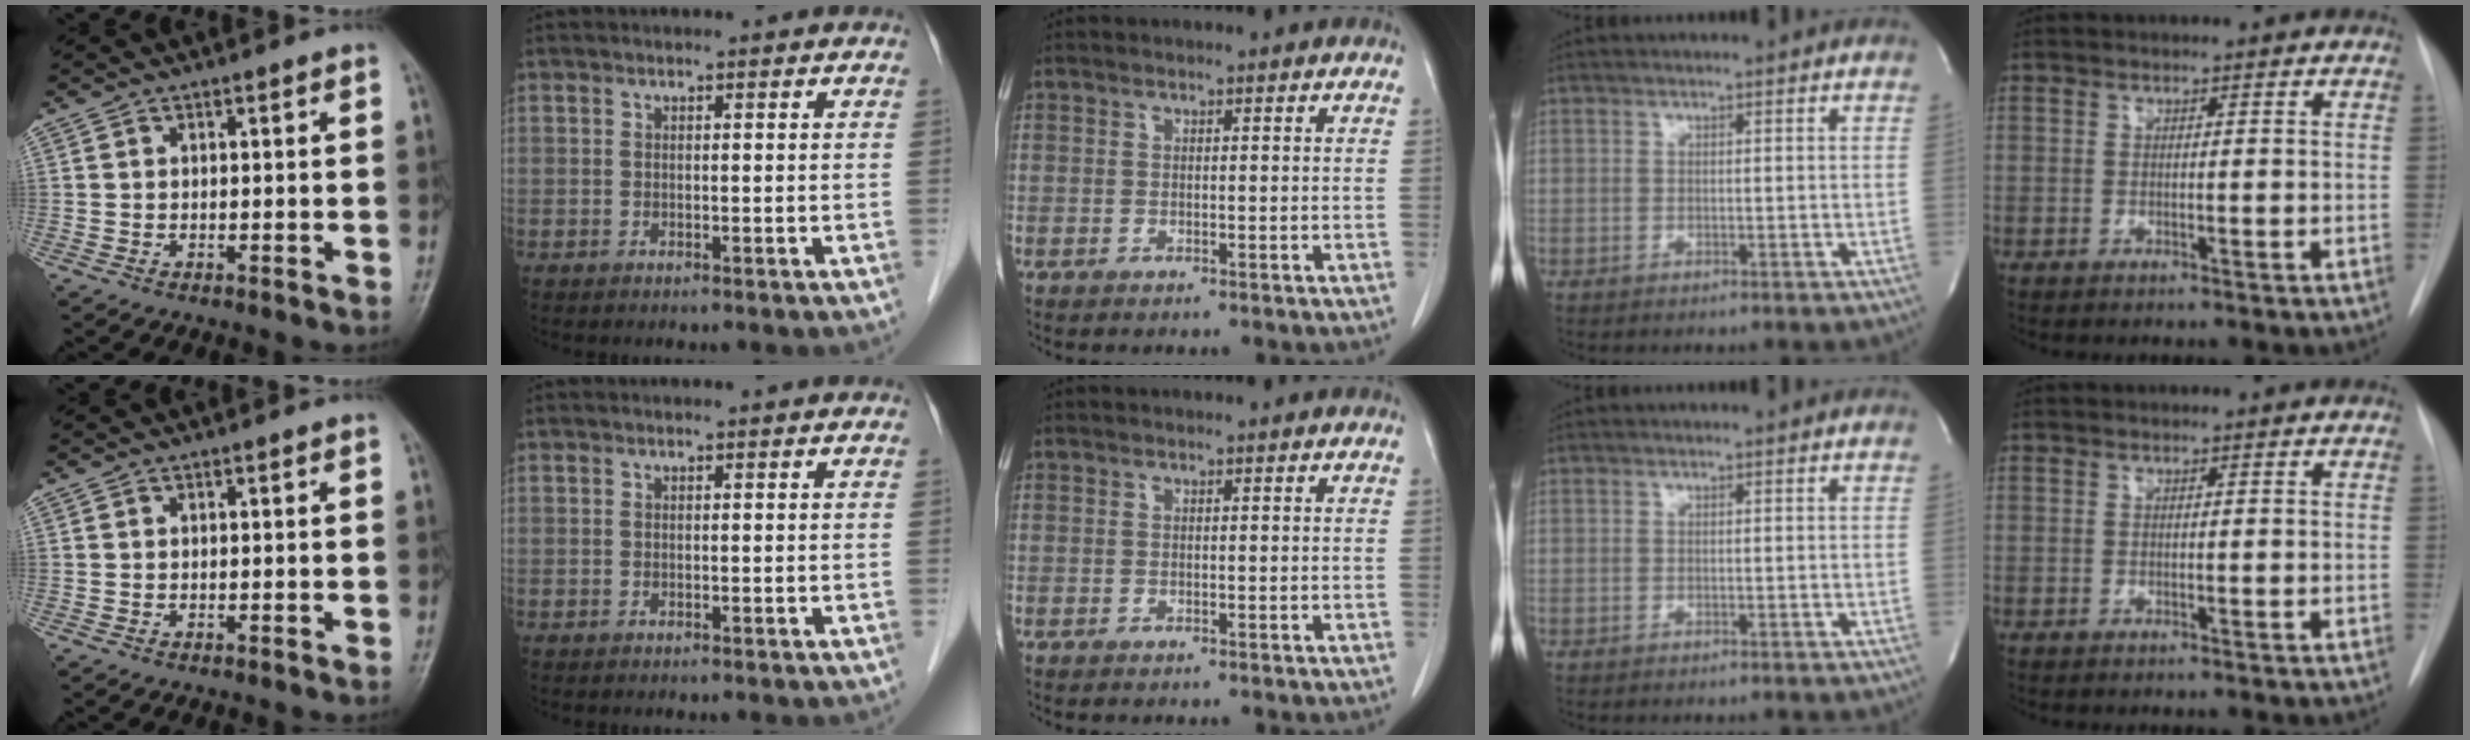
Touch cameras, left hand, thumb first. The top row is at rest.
{}